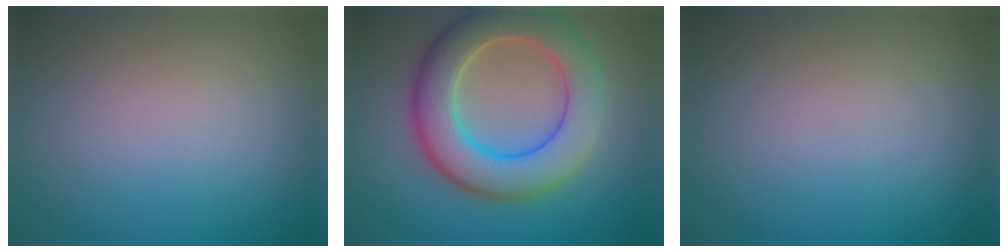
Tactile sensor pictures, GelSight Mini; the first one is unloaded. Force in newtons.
{"total": 8.8, "press": 8.8, "slide": 0.8}
{"total": 0.0}